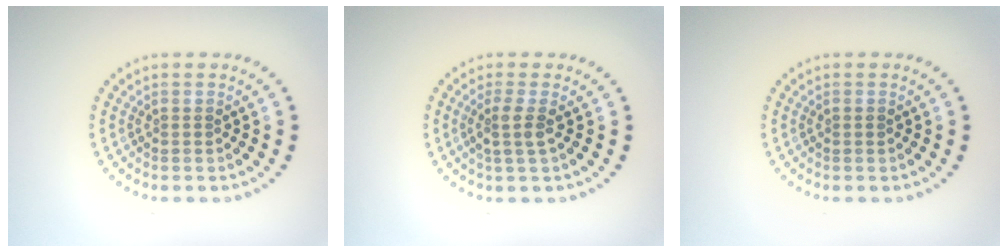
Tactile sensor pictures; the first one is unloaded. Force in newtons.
{"total": 1.9, "press": 1.5, "slide": 1.1}
{"total": 0.6, "press": 0.6, "slide": 0.0}